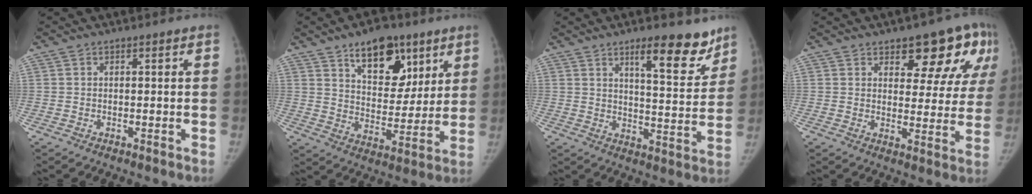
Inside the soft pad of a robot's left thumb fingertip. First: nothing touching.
{"total": 15.1, "force": [8.8, 8.5, 8.9], "torque": [-0.084, -0.049, 0.142]}
{"total": 12.0, "force": [8.3, 3.5, 7.9], "torque": [-0.075, -0.058, 0.123]}
{"total": 13.0, "force": [7.3, 6.1, 8.8], "torque": [-0.053, -0.033, 0.094]}